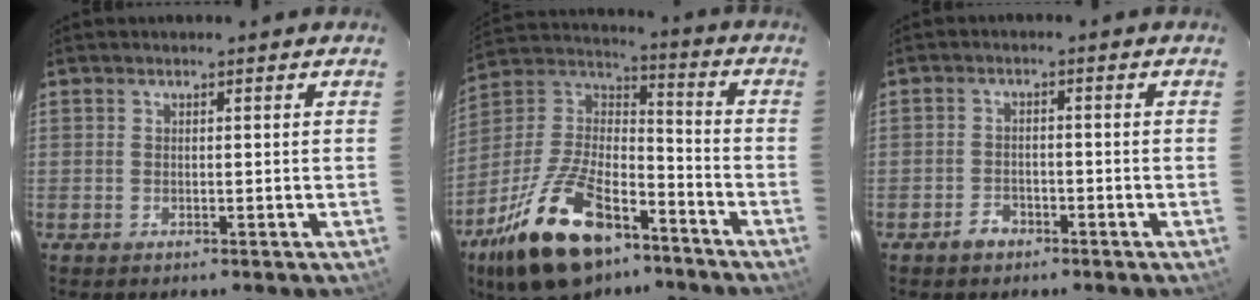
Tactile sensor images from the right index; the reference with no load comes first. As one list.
[{"total": 23.0, "force": [-13.8, 10.9, 14.7], "torque": [-0.299, -0.006, -0.234]}, {"total": 3.2, "force": [-2.2, 2.1, 0.9], "torque": [-0.021, 0.004, -0.036]}]